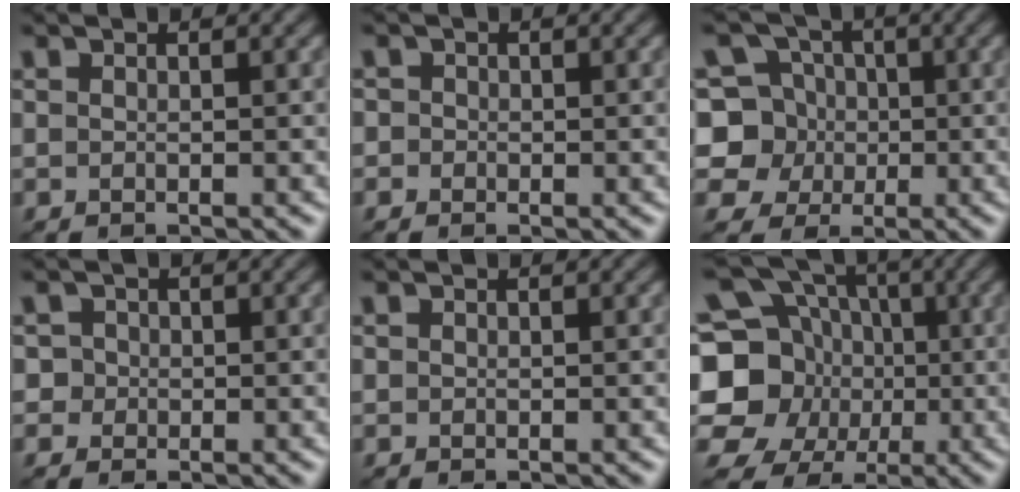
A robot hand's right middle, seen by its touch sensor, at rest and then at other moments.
{"total": 1.1, "force": [0.0, 1.1, 0.0], "torque": [0.023, 0.010, -0.005]}
{"total": 5.4, "force": [-0.2, 5.1, 1.8], "torque": [-0.027, 0.014, -0.028]}
{"total": 1.7, "force": [-0.1, 1.7, 0.1], "torque": [0.018, 0.015, -0.001]}
{"total": 0.0}
{"total": 13.5, "force": [-1.5, 12.2, 5.7], "torque": [-0.159, 0.005, -0.044]}